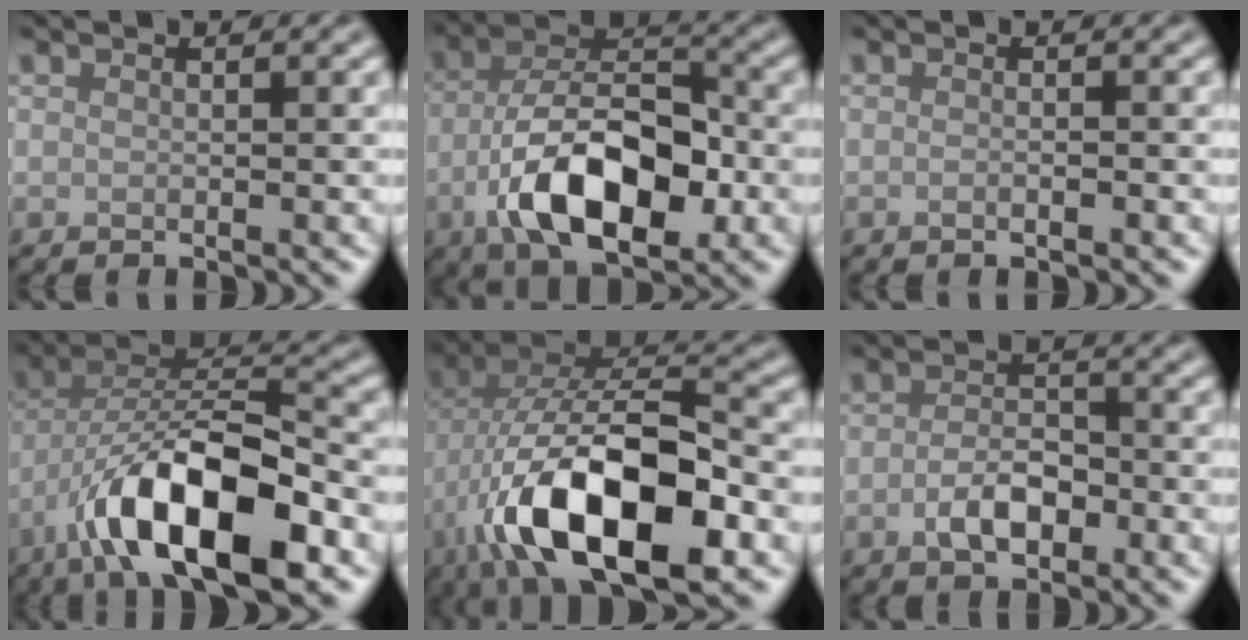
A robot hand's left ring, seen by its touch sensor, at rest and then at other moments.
{"total": 10.9, "force": [-4.3, 5.2, 8.6], "torque": [-0.156, 0.005, -0.085]}
{"total": 1.1, "force": [-0.3, 0.4, 1.0], "torque": [-0.005, -0.001, -0.005]}
{"total": 12.2, "force": [-6.2, 4.2, 9.6], "torque": [-0.163, 0.010, -0.111]}
{"total": 13.9, "force": [-5.3, 6.0, 11.3], "torque": [-0.209, 0.001, -0.094]}
{"total": 3.3, "force": [-1.3, 1.7, 2.5], "torque": [-0.046, 0.004, -0.026]}